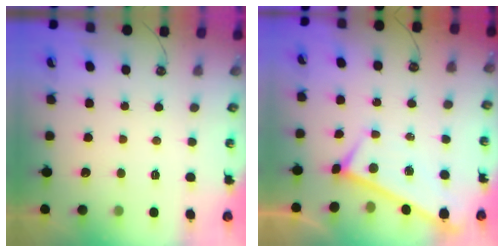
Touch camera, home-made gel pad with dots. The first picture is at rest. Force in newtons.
{"total": 0.0}